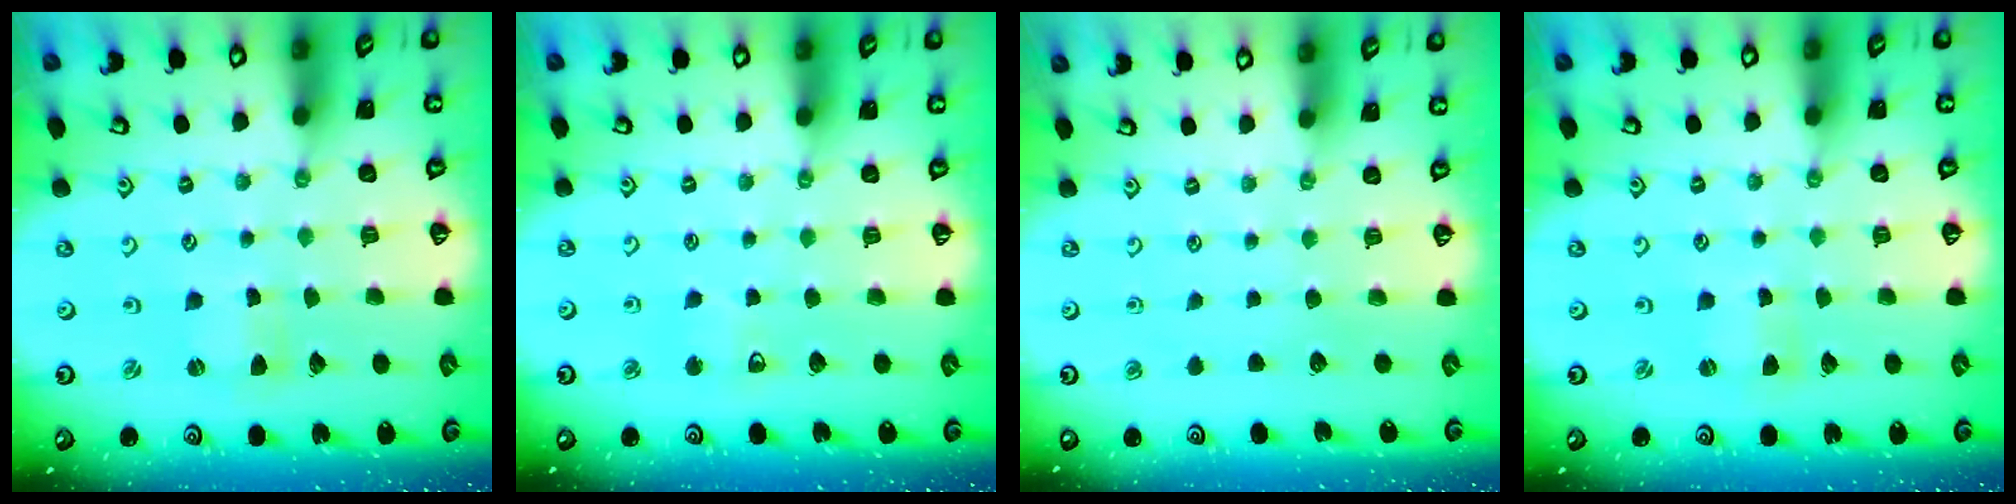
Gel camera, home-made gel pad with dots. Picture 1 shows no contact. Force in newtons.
{"total": 4.9, "press": 4.8, "slide": 0.9}
{"total": 0.0}
{"total": 0.5, "press": 0.5, "slide": 0.2}